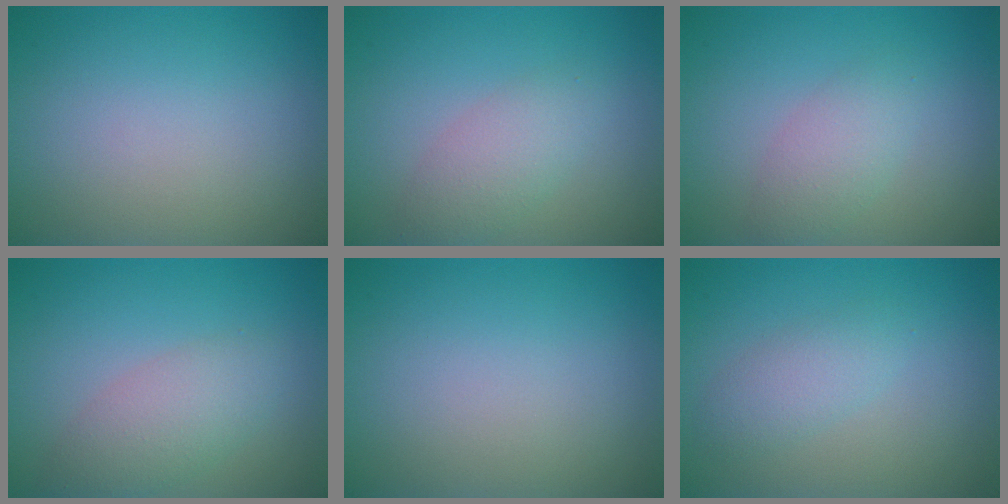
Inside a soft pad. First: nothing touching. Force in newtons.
{"total": 2.8, "press": 2.8, "slide": 0.1}
{"total": 2.4, "press": 2.4, "slide": 0.2}
{"total": 3.4, "press": 3.4, "slide": 0.1}
{"total": 0.0}
{"total": 2.2, "press": 2.2, "slide": 0.0}